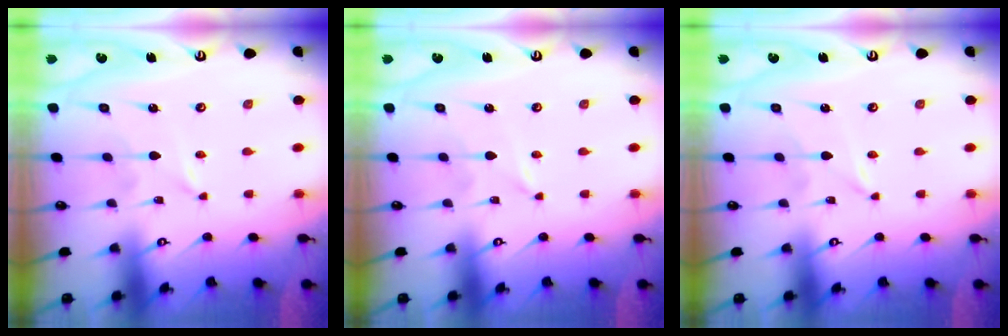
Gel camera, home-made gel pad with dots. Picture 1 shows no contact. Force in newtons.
{"total": 0.0}
{"total": 0.0}